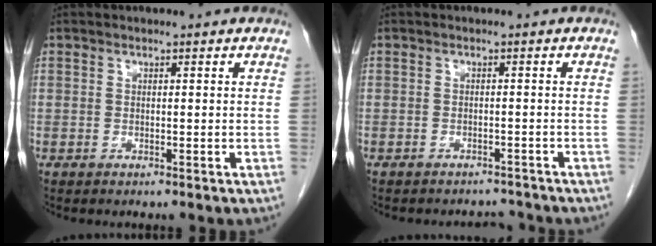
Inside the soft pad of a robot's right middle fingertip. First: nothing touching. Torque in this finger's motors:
{"motor_torque": [-0.29, -0.21, -0.01, -0.01]}